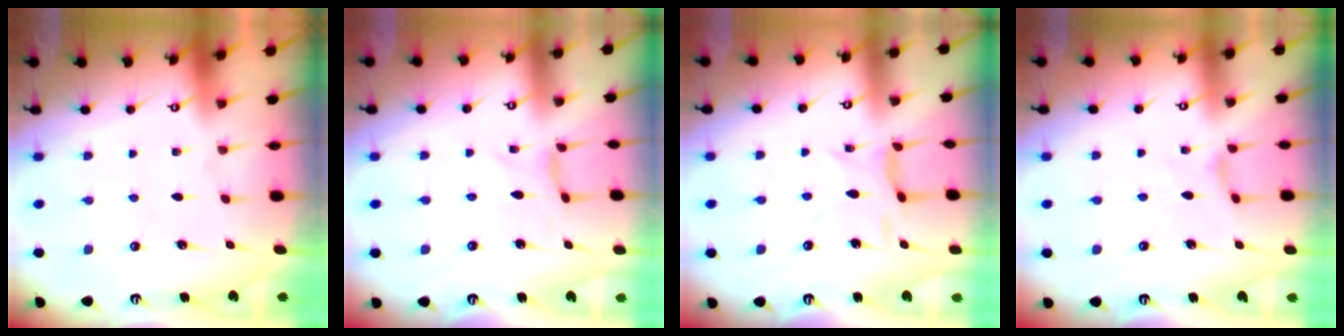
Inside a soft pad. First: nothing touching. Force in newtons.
{"total": 0.0}
{"total": 5.3, "press": 5.3, "slide": 0.4}
{"total": 1.7, "press": 1.7, "slide": 0.4}